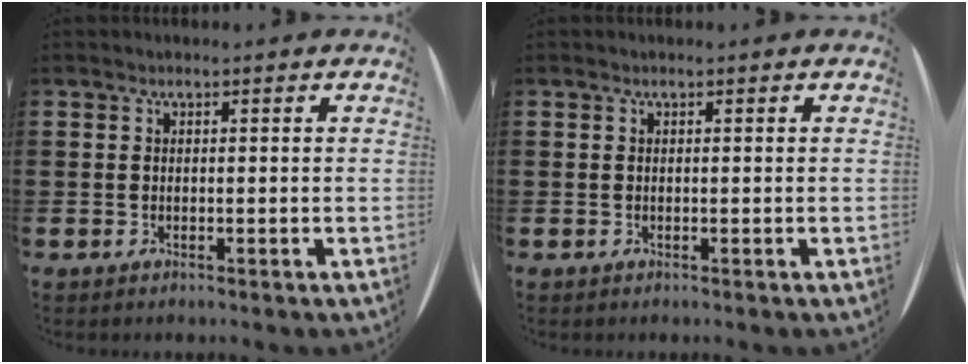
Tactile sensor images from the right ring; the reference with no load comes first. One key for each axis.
{"total": 0.0}